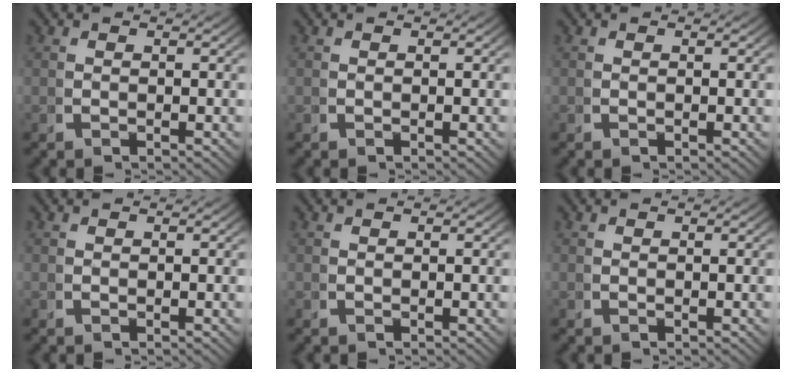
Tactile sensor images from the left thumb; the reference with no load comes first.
{"total": 0.0}
{"total": 0.0}
{"total": 0.0}
{"total": 0.0}
{"total": 0.0}